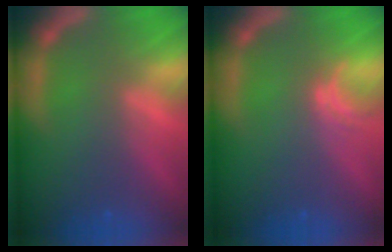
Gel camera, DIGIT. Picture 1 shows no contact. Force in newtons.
{"total": 1.5}